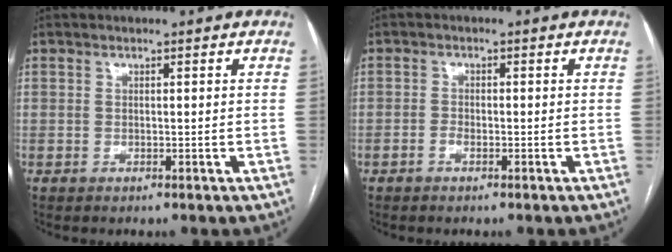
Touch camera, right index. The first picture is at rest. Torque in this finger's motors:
{"motor_torque": [-0.15, 0.03, -0.06, 0.00]}